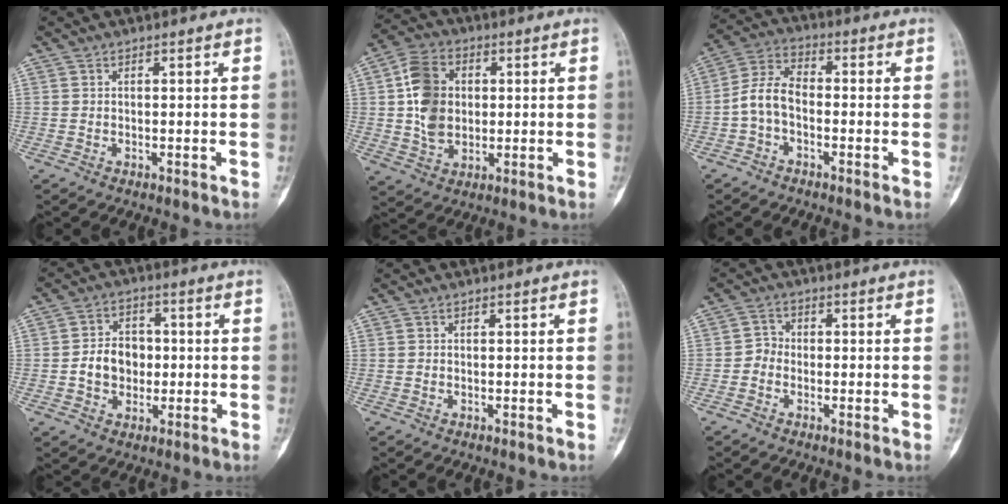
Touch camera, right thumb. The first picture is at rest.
{"total": 10.9, "force": [1.1, 8.2, 7.1], "torque": [-0.111, 0.007, 0.019]}
{"total": 7.0, "force": [-1.7, 4.3, 5.2], "torque": [-0.095, 0.032, -0.046]}
{"total": 7.5, "force": [-0.6, 6.1, 4.4], "torque": [-0.042, 0.018, -0.015]}
{"total": 0.0}
{"total": 2.4, "force": [-0.9, 2.1, 0.8], "torque": [0.003, 0.009, -0.030]}